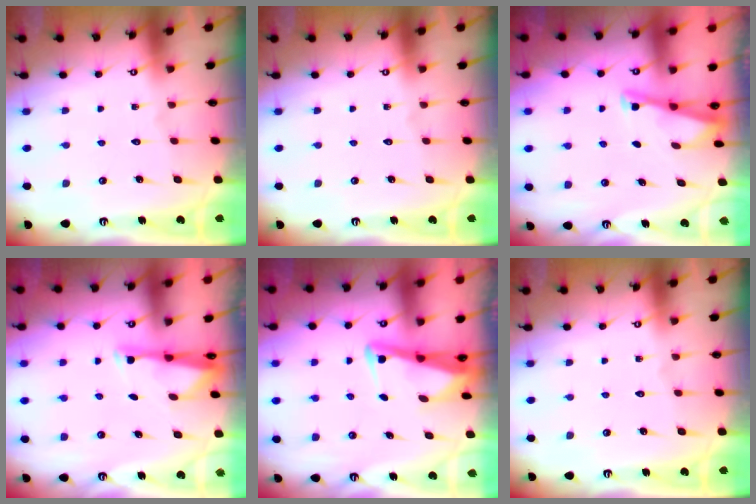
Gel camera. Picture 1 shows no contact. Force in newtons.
{"total": 0.0}
{"total": 3.2, "press": 3.2, "slide": 0.3}
{"total": 2.9, "press": 2.9, "slide": 0.6}
{"total": 3.1, "press": 3.0, "slide": 0.7}
{"total": 0.0}